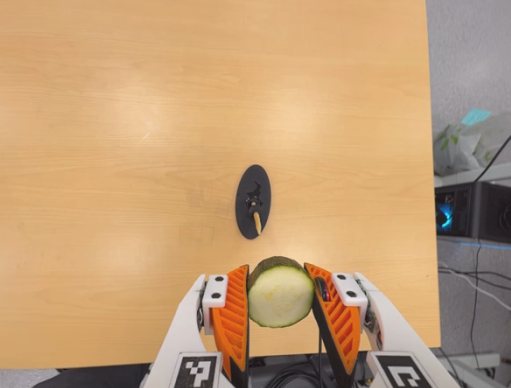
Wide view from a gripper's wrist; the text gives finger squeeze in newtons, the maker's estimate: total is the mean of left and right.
{"total": 11.7, "left": 11.0, "right": 12.3}